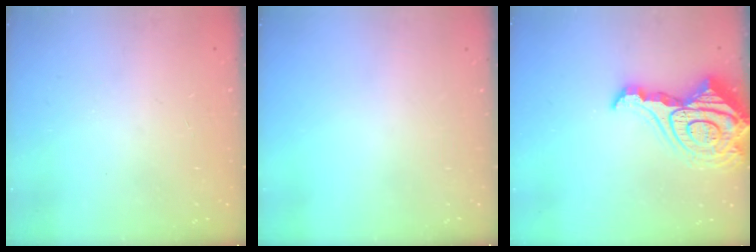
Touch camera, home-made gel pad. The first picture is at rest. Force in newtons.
{"total": 0.0}
{"total": 20.4, "press": 20.3, "slide": 2.1}